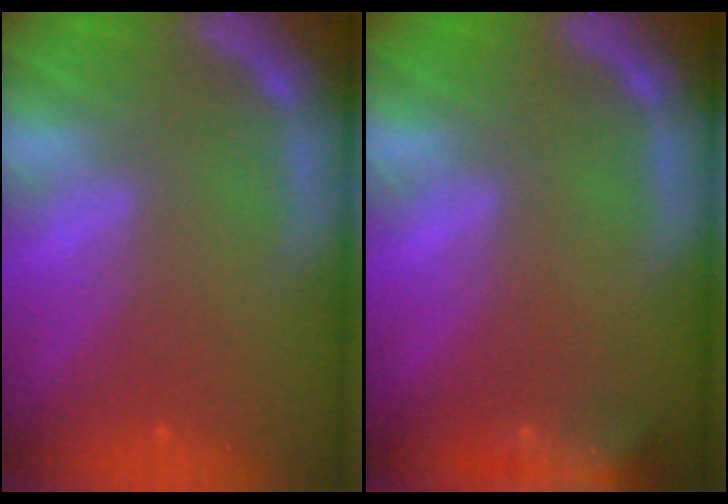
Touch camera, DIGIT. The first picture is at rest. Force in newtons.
{"total": 7.4}